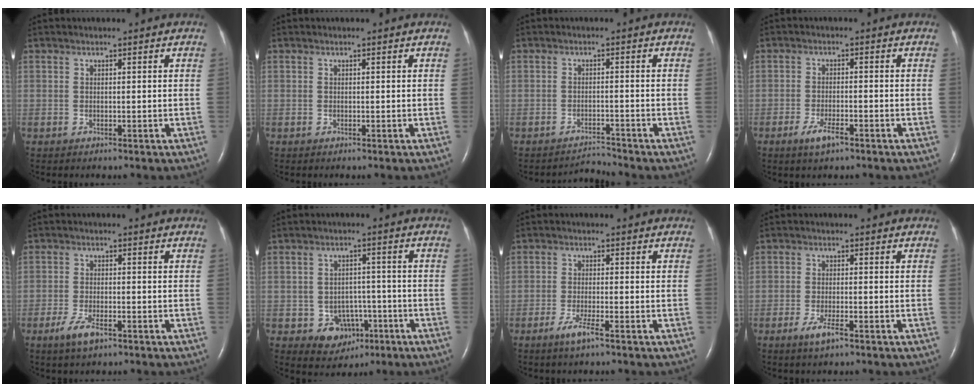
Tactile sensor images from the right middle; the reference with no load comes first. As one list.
[{"total": 0.0}, {"total": 2.4, "force": [-2.1, -0.7, -0.9], "torque": [0.015, -0.007, -0.030]}, {"total": 3.5, "force": [-2.2, 0.8, 2.5], "torque": [-0.053, -0.002, -0.041]}, {"total": 4.0, "force": [-2.4, 1.2, 2.9], "torque": [-0.063, -0.004, -0.045]}, {"total": 5.7, "force": [-2.4, 4.9, 1.9], "torque": [-0.026, 0.010, -0.020]}, {"total": 3.1, "force": [-2.0, 0.0, 2.4], "torque": [-0.053, -0.007, -0.041]}, {"total": 3.1, "force": [-1.9, 0.5, 2.4], "torque": [-0.051, -0.004, -0.036]}]